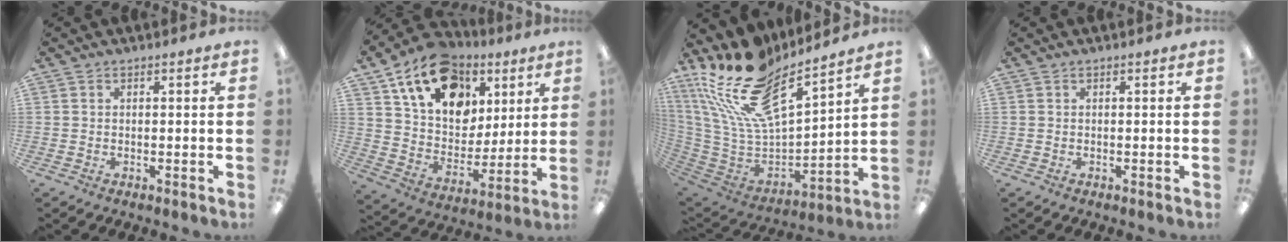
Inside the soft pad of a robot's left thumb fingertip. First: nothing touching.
{"total": 18.5, "force": [10.1, 12.5, 9.2], "torque": [-0.159, -0.039, 0.188]}
{"total": 22.1, "force": [15.8, 8.8, 12.8], "torque": [-0.248, -0.109, 0.278]}
{"total": 0.0}